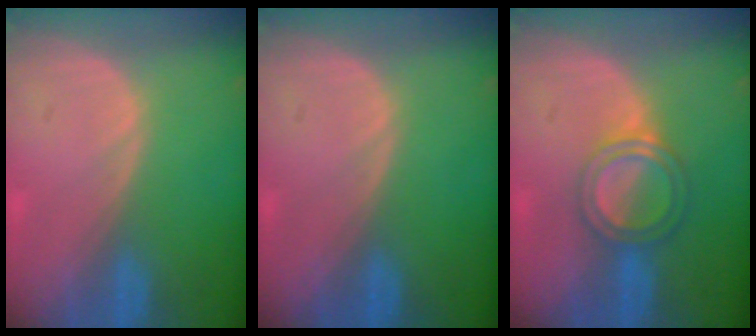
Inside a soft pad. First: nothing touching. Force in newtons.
{"total": 0.0}
{"total": 5.1, "press": 4.6, "slide": 2.1}